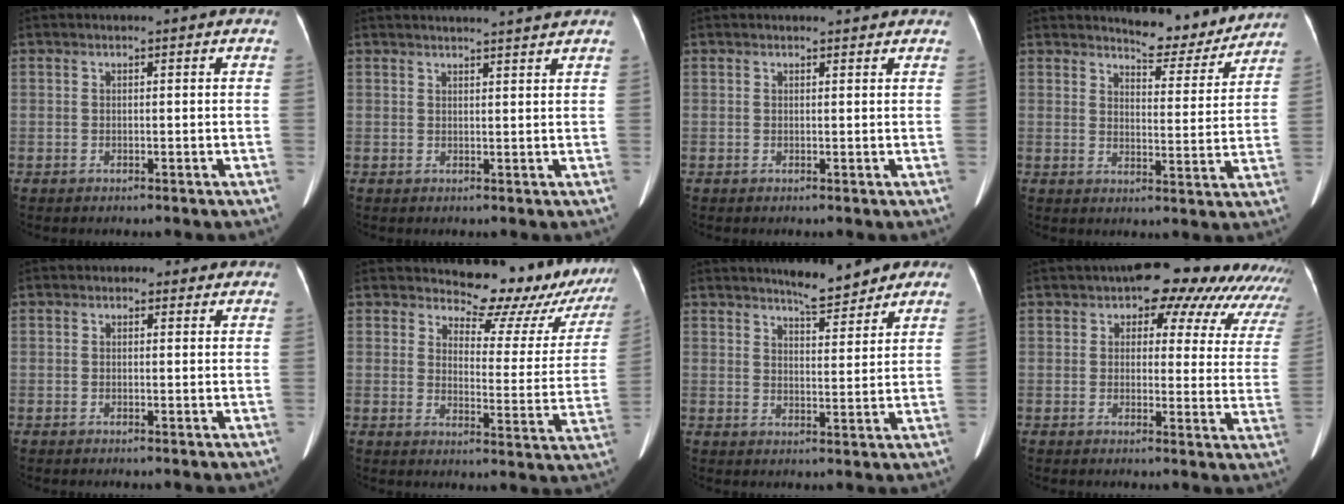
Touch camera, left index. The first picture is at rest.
{"total": 7.4, "force": [7.0, -1.0, 2.2], "torque": [-0.025, 0.011, 0.078]}
{"total": 2.2, "force": [2.2, 0.5, 0.4], "torque": [-0.011, 0.005, 0.022]}
{"total": 8.0, "force": [7.9, 1.2, 1.0], "torque": [-0.014, -0.016, 0.103]}
{"total": 1.8, "force": [0.9, 1.4, 0.6], "torque": [-0.005, 0.010, 0.006]}
{"total": 17.3, "force": [15.9, 4.8, 4.8], "torque": [-0.036, -0.067, 0.161]}
{"total": 6.5, "force": [5.6, 1.5, 2.8], "torque": [-0.039, 0.004, 0.081]}
{"total": 16.7, "force": [13.8, 6.4, 6.8], "torque": [-0.041, 0.008, 0.131]}